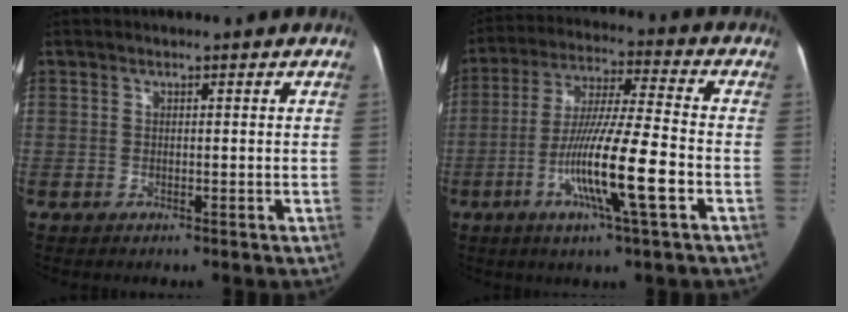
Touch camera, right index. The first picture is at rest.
{"total": 13.8, "force": [-4.5, 0.1, 13.1], "torque": [-0.247, -0.009, -0.087]}